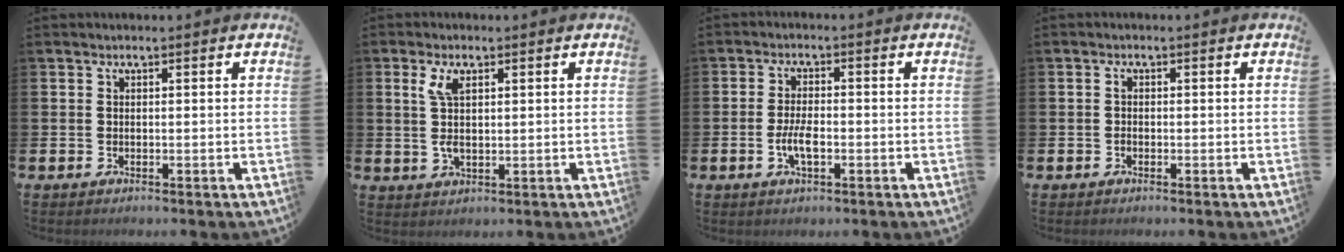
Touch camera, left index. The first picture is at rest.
{"total": 4.2, "force": [1.6, 1.7, 3.4], "torque": [-0.062, 0.001, 0.025]}
{"total": 3.8, "force": [-0.9, 1.5, 3.4], "torque": [-0.062, -0.002, -0.019]}
{"total": 0.9, "force": [-0.3, 0.6, 0.5], "torque": [-0.004, 0.000, -0.008]}